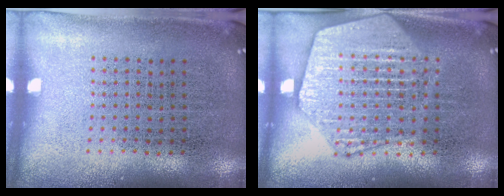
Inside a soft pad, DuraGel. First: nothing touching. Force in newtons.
{"total": 2.5, "press": 2.5, "slide": 0.2}